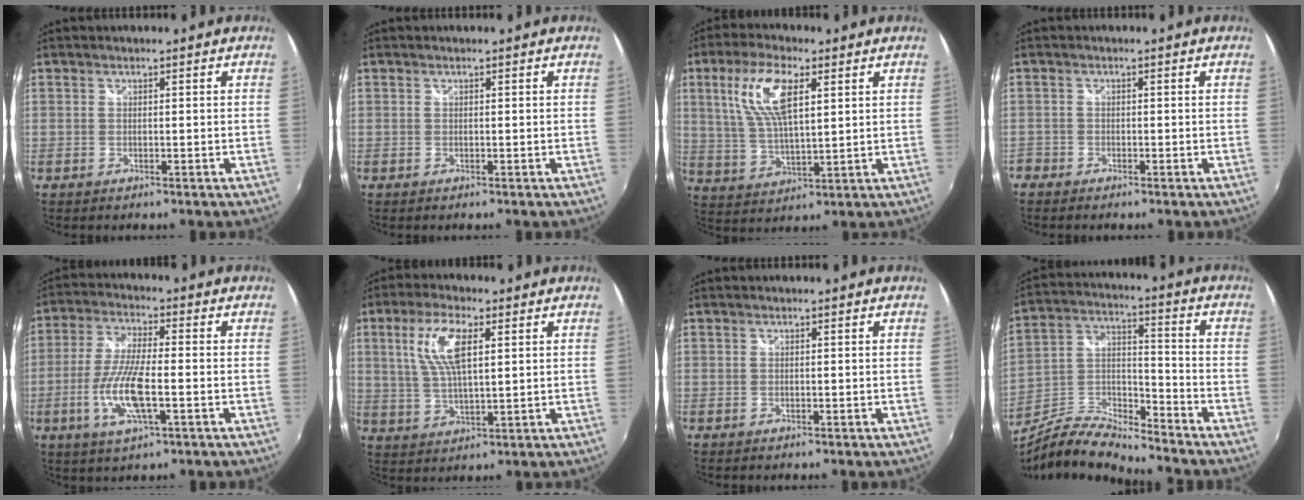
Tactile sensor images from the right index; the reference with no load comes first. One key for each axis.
{"total": 0.0}
{"total": 11.8, "fx": 4.5, "fy": 4.3, "fz": 10.1, "tx": -0.201, "ty": 0.011, "tz": 0.092}
{"total": 1.9, "fx": -1.5, "fy": 1.2, "fz": 0.0, "tx": -0.009, "ty": 0.001, "tz": -0.031}
{"total": 11.3, "fx": -3.0, "fy": 3.0, "fz": 10.5, "tx": -0.217, "ty": -0.008, "tz": -0.061}
{"total": 9.4, "fx": 3.1, "fy": 3.2, "fz": 8.3, "tx": -0.167, "ty": 0.008, "tz": 0.064}
{"total": 0.0}
{"total": 11.2, "fx": -9.2, "fy": 2.3, "fz": 5.9, "tx": -0.125, "ty": 0.002, "tz": -0.183}